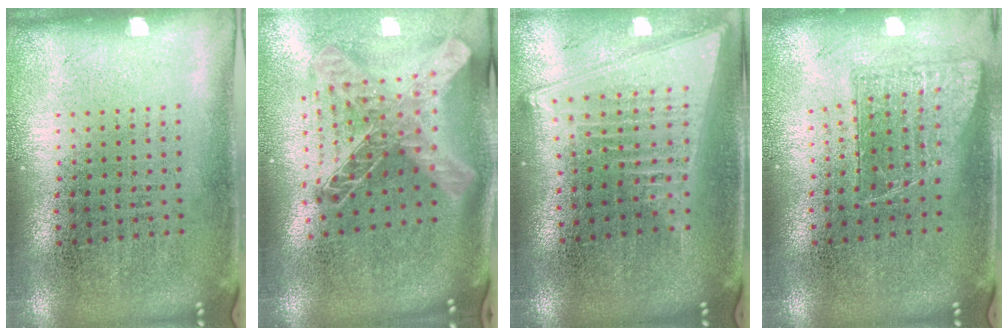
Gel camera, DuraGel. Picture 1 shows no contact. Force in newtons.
{"total": 2.8, "press": 2.0, "slide": 2.0}
{"total": 2.1, "press": 1.7, "slide": 1.2}
{"total": 1.0, "press": 0.9, "slide": 0.5}